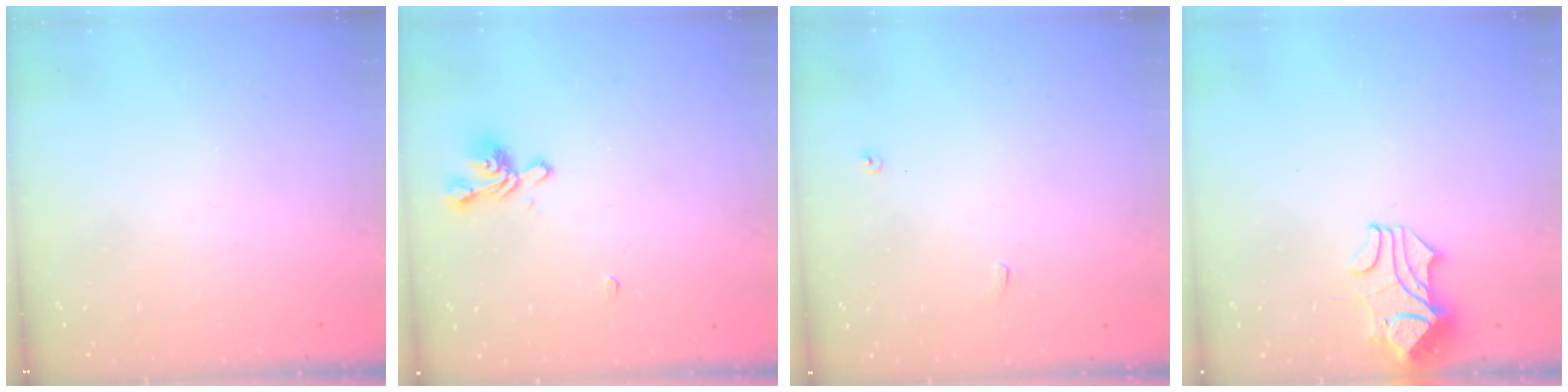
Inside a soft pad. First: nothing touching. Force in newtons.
{"total": 1.0, "press": 0.2, "slide": 1.0}
{"total": 5.9, "press": 5.9, "slide": 0.3}
{"total": 1.7, "press": 1.4, "slide": 1.0}